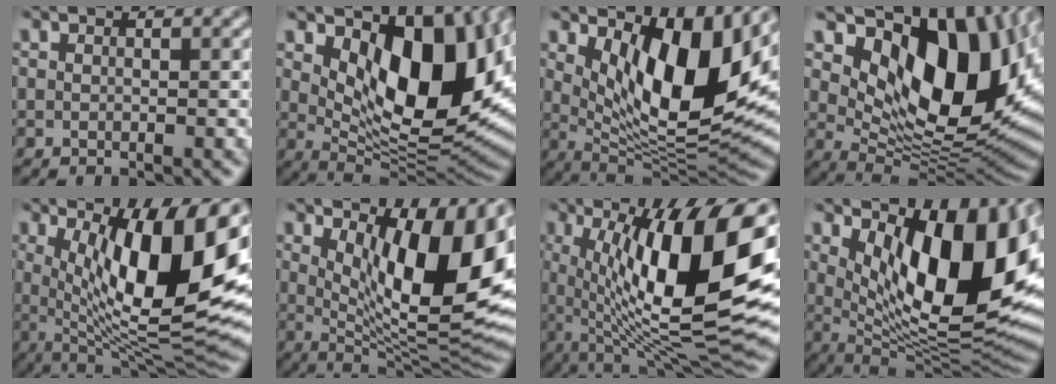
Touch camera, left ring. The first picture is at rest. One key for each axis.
{"total": 12.4, "fx": 4.1, "fy": 5.9, "fz": 10.1, "tx": -0.140, "ty": -0.017, "tz": 0.076}
{"total": 11.7, "fx": 3.7, "fy": 4.5, "fz": 10.2, "tx": -0.154, "ty": -0.021, "tz": 0.071}
{"total": 14.3, "fx": 5.1, "fy": 7.7, "fz": 10.8, "tx": -0.150, "ty": -0.004, "tz": 0.093}
{"total": 13.7, "fx": 2.8, "fy": 4.0, "fz": 12.8, "tx": -0.182, "ty": -0.011, "tz": 0.047}
{"total": 13.0, "fx": 3.6, "fy": 4.6, "fz": 11.6, "tx": -0.149, "ty": -0.012, "tz": 0.061}
{"total": 15.1, "fx": 2.8, "fy": 4.1, "fz": 14.2, "tx": -0.211, "ty": -0.007, "tz": 0.045}
{"total": 13.1, "fx": 3.4, "fy": 5.4, "fz": 11.5, "tx": -0.163, "ty": -0.018, "tz": 0.062}